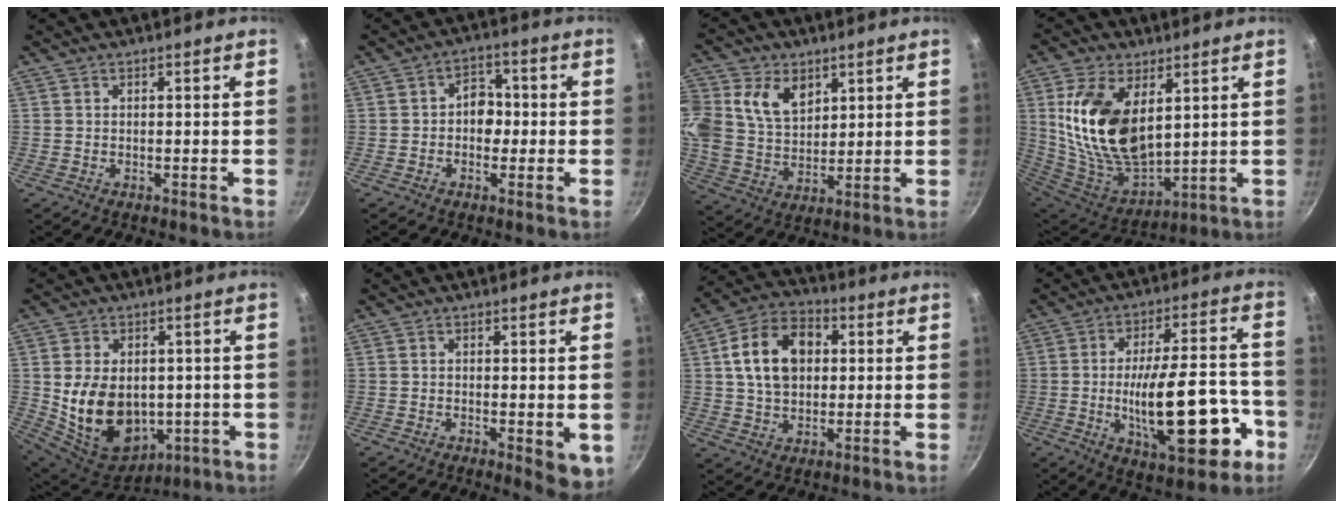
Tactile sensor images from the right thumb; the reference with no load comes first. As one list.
[{"total": 5.4, "force": [-0.4, 4.3, 3.3], "torque": [-0.010, 0.011, -0.015]}, {"total": 15.0, "force": [5.6, 11.0, 8.5], "torque": [-0.166, -0.007, 0.108]}, {"total": 19.8, "force": [5.4, 11.4, 15.3], "torque": [-0.273, -0.042, 0.118]}, {"total": 16.9, "force": [-0.5, 12.3, 11.5], "torque": [-0.180, -0.016, 0.019]}, {"total": 5.7, "force": [-1.1, 2.0, 5.2], "torque": [-0.060, -0.010, -0.013]}, {"total": 14.1, "force": [2.6, 10.1, 9.6], "torque": [-0.137, 0.017, 0.034]}, {"total": 22.2, "force": [-6.6, 8.7, 19.3], "torque": [-0.262, 0.032, -0.083]}]